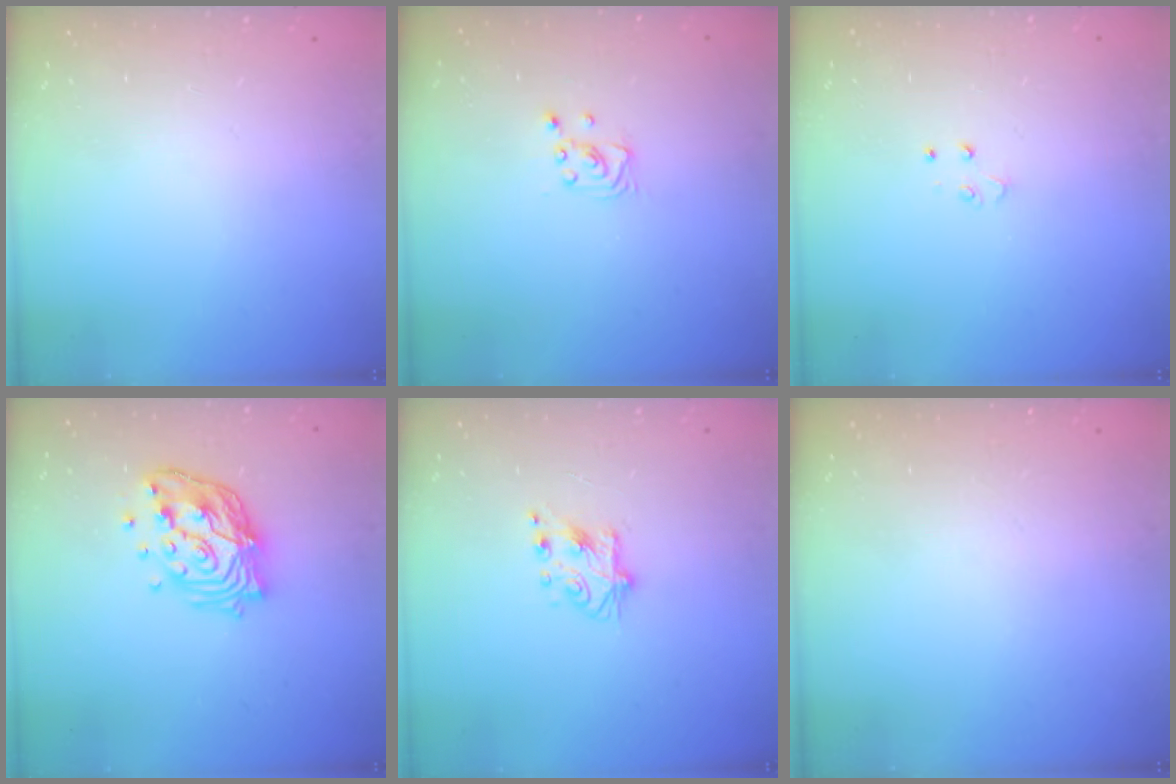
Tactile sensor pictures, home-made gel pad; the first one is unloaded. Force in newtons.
{"total": 2.2, "press": 2.2, "slide": 0.2}
{"total": 3.5, "press": 3.5, "slide": 0.3}
{"total": 15.6, "press": 15.6, "slide": 1.3}
{"total": 6.4, "press": 6.4, "slide": 0.5}
{"total": 0.0}